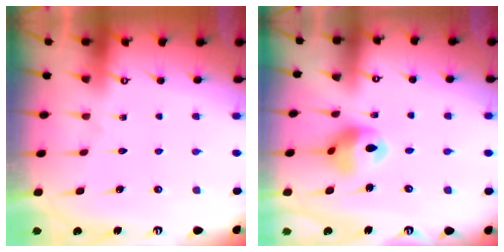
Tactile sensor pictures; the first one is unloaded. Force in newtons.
{"total": 11.3, "press": 11.2, "slide": 1.2}